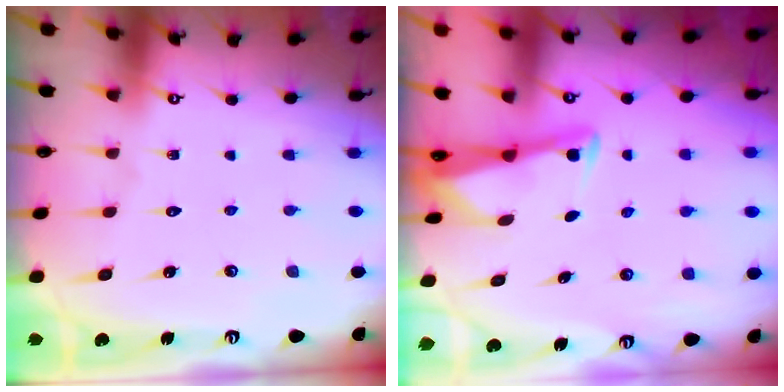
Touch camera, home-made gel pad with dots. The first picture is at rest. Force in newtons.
{"total": 2.7, "press": 2.7, "slide": 0.2}